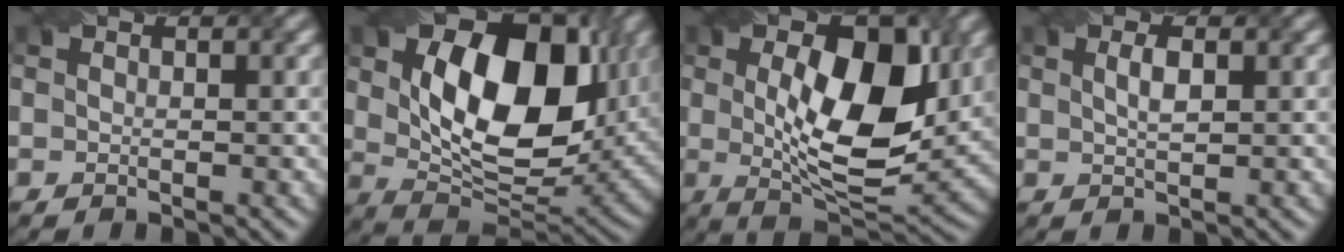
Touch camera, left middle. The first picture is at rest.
{"total": 13.7, "force": [3.2, 8.2, 10.5], "torque": [-0.183, 0.000, 0.065]}
{"total": 11.0, "force": [1.7, 5.0, 9.6], "torque": [-0.143, 0.006, 0.028]}
{"total": 1.4, "force": [0.2, 0.4, 1.4], "torque": [-0.025, 0.008, 0.008]}